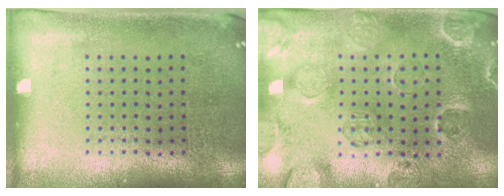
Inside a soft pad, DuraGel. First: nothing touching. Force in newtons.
{"total": 2.5, "press": 2.2, "slide": 1.1}